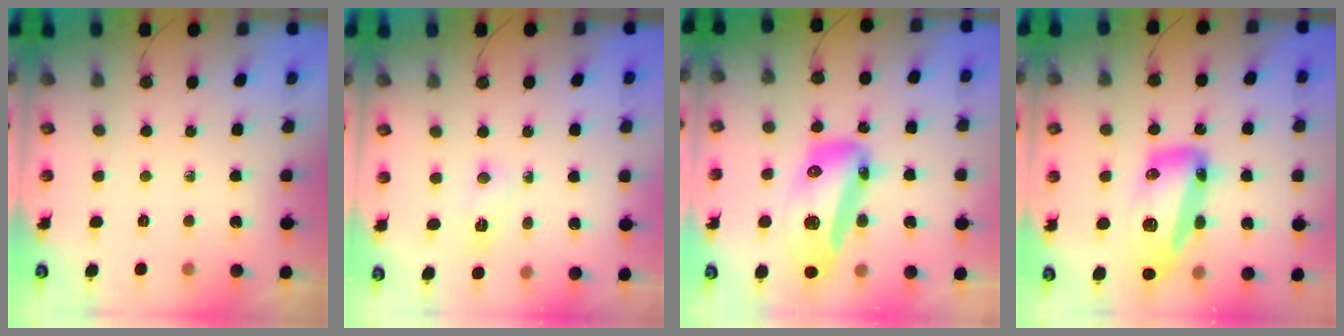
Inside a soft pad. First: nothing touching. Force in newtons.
{"total": 2.9, "press": 2.8, "slide": 0.6}
{"total": 22.0, "press": 21.8, "slide": 3.4}
{"total": 19.2, "press": 19.1, "slide": 2.5}